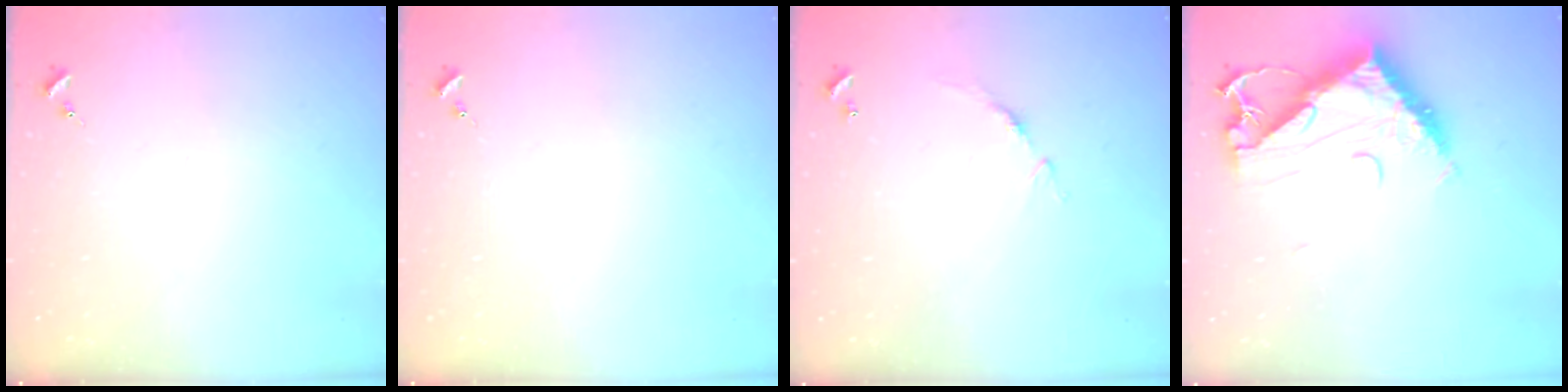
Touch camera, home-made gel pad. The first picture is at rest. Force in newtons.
{"total": 0.0}
{"total": 5.1, "press": 5.1, "slide": 0.4}
{"total": 11.6, "press": 11.6, "slide": 1.1}